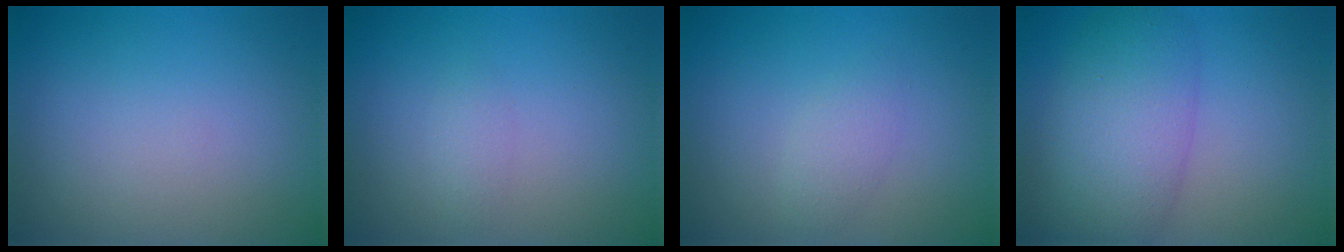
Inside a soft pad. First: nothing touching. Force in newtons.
{"total": 0.9, "press": 0.9, "slide": 0.0}
{"total": 1.5, "press": 1.5, "slide": 0.0}
{"total": 6.8, "press": 6.8, "slide": 0.2}